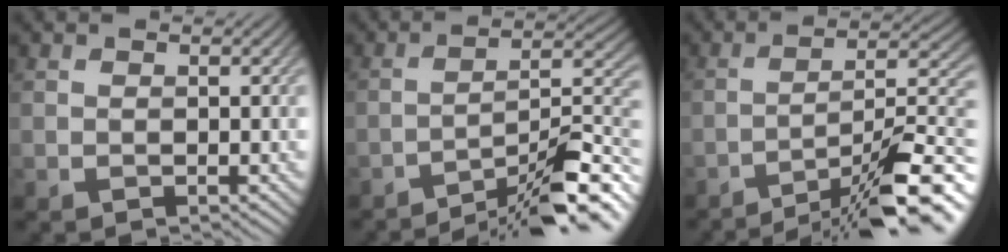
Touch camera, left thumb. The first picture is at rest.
{"total": 12.1, "force": [-8.9, 2.4, 7.8], "torque": [-0.115, 0.015, -0.138]}
{"total": 14.0, "force": [-9.6, 2.7, 9.8], "torque": [-0.149, 0.014, -0.145]}